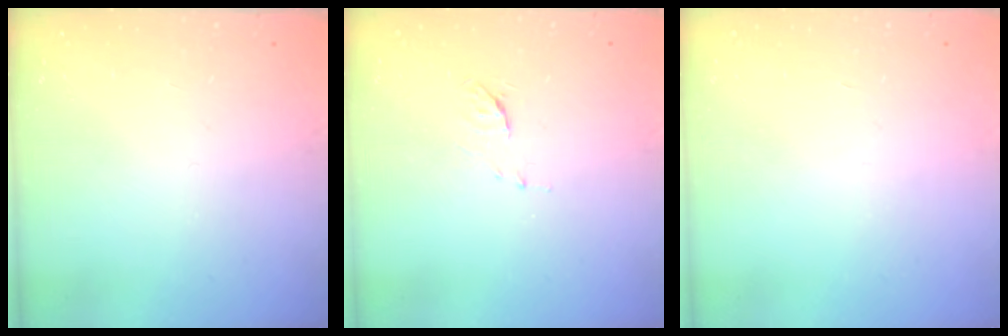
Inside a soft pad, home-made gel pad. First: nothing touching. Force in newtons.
{"total": 4.1, "press": 4.1, "slide": 0.2}
{"total": 1.7, "press": 1.7, "slide": 0.1}